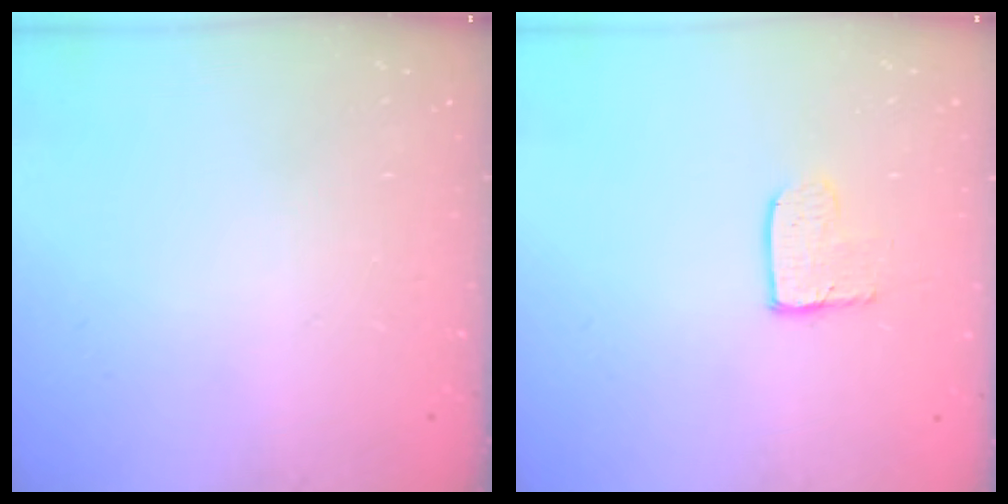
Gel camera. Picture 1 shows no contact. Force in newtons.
{"total": 3.8, "press": 3.8, "slide": 0.4}